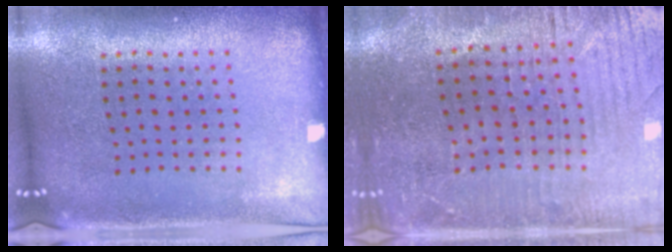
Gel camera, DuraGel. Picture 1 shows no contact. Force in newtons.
{"total": 1.8, "press": 1.8, "slide": 0.5}